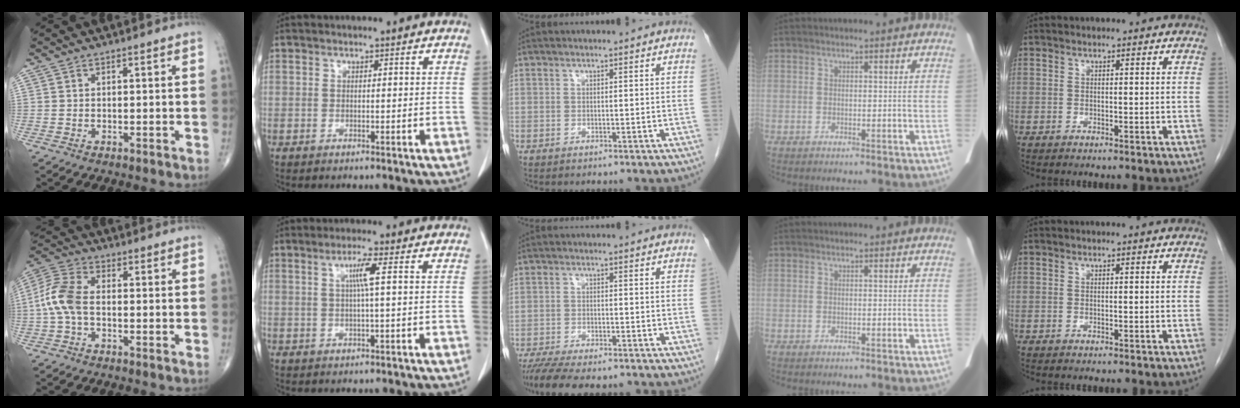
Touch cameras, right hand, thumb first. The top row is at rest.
{"thumb": {"total": 8.1, "force": [-1.0, 4.7, 6.6], "torque": [-0.152, 0.025, -0.029]}, "index": {"total": 3.2, "force": [0.7, -0.6, 3.1], "torque": [-0.061, 0.002, 0.012]}, "middle": {"total": 10.0, "force": [-8.4, 2.3, 5.0], "torque": [-0.079, -0.011, -0.128]}}